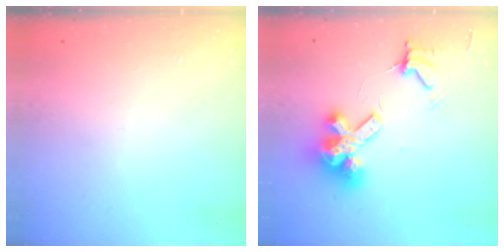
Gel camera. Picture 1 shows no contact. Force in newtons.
{"total": 11.4, "press": 11.3, "slide": 1.5}